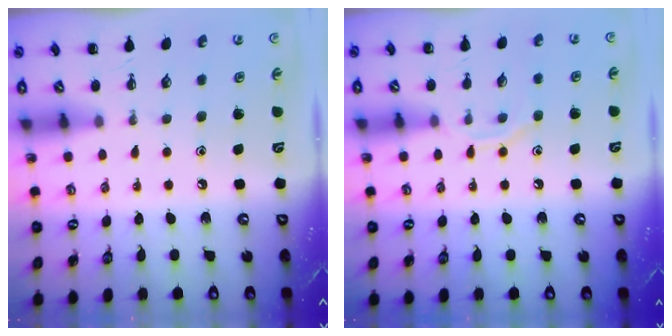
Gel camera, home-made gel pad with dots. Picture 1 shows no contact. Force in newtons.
{"total": 7.0, "press": 6.9, "slide": 1.0}